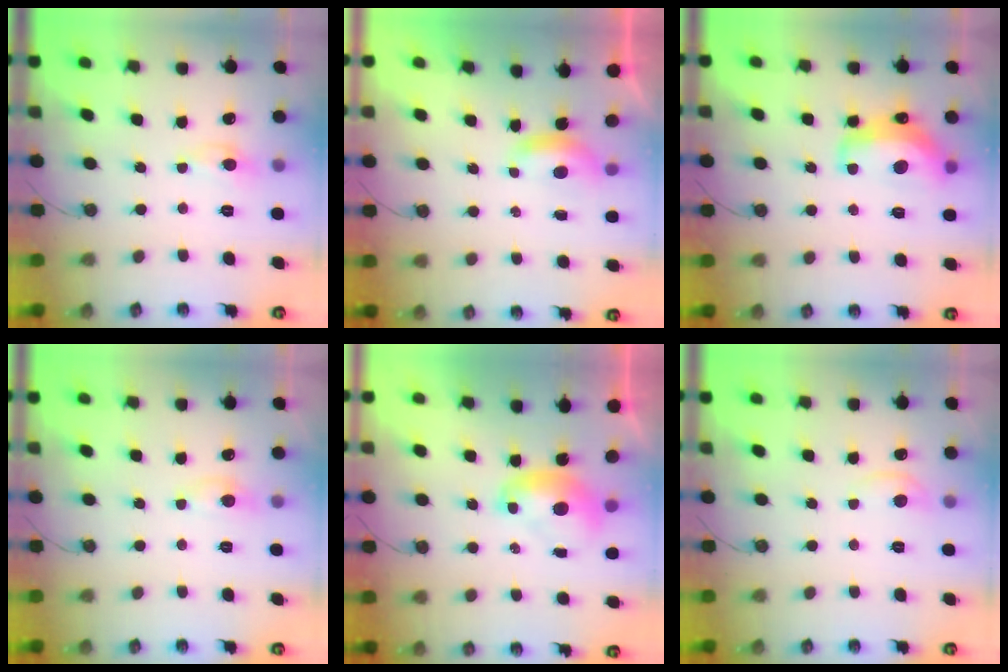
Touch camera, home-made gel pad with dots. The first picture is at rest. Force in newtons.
{"total": 1.6, "press": 1.6, "slide": 0.3}
{"total": 9.2, "press": 9.2, "slide": 0.8}
{"total": 0.7, "press": 0.5, "slide": 0.4}
{"total": 1.9, "press": 1.9, "slide": 0.2}
{"total": 0.0}